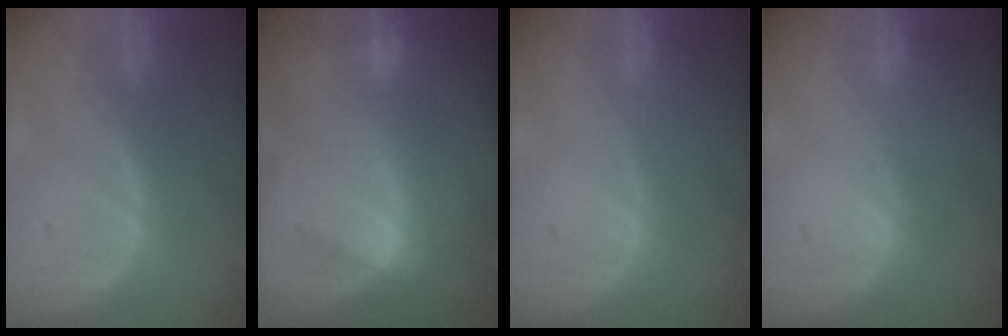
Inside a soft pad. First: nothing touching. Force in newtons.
{"total": 7.6, "press": 7.4, "slide": 1.8}
{"total": 0.0}
{"total": 0.0}